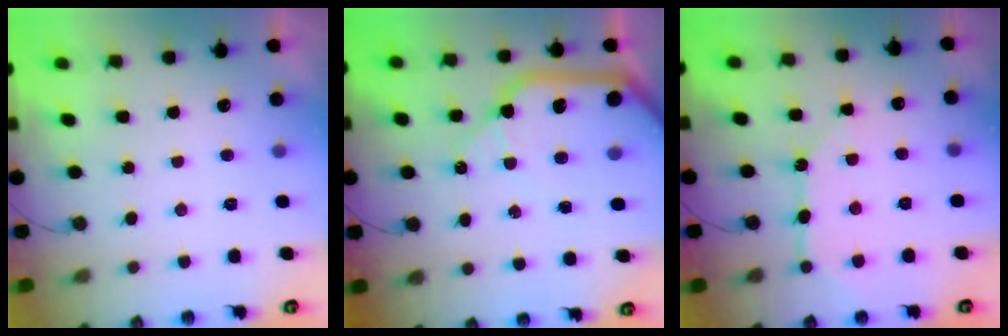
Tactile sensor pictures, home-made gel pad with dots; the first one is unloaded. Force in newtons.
{"total": 17.3, "press": 17.1, "slide": 2.9}
{"total": 8.3, "press": 8.3, "slide": 0.6}